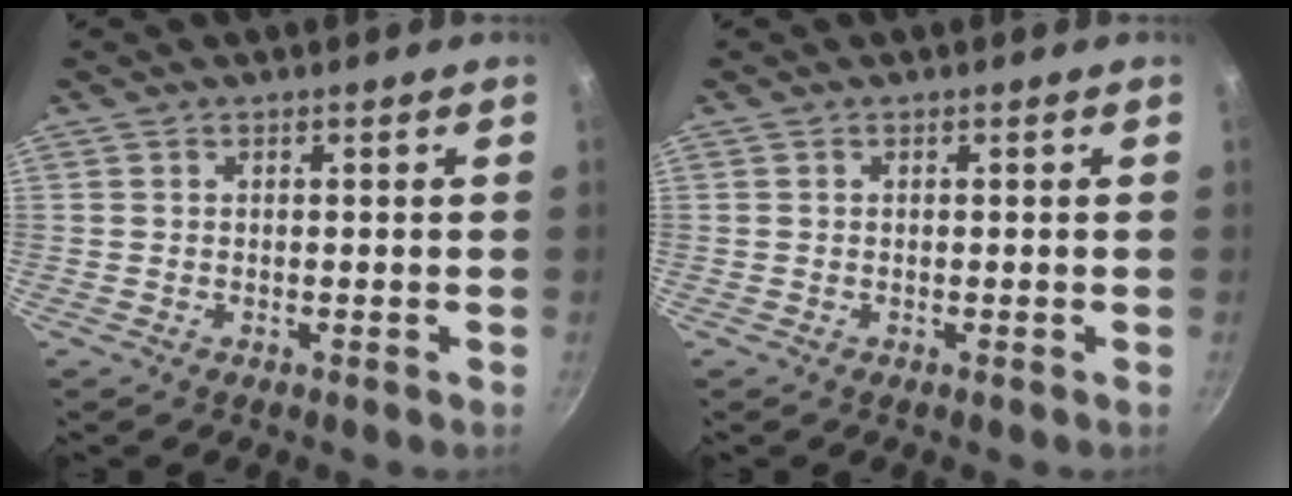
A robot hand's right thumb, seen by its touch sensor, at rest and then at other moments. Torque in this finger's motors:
{"motor_torque": [-0.04, -0.23, -0.19, 0.60, 0.03]}